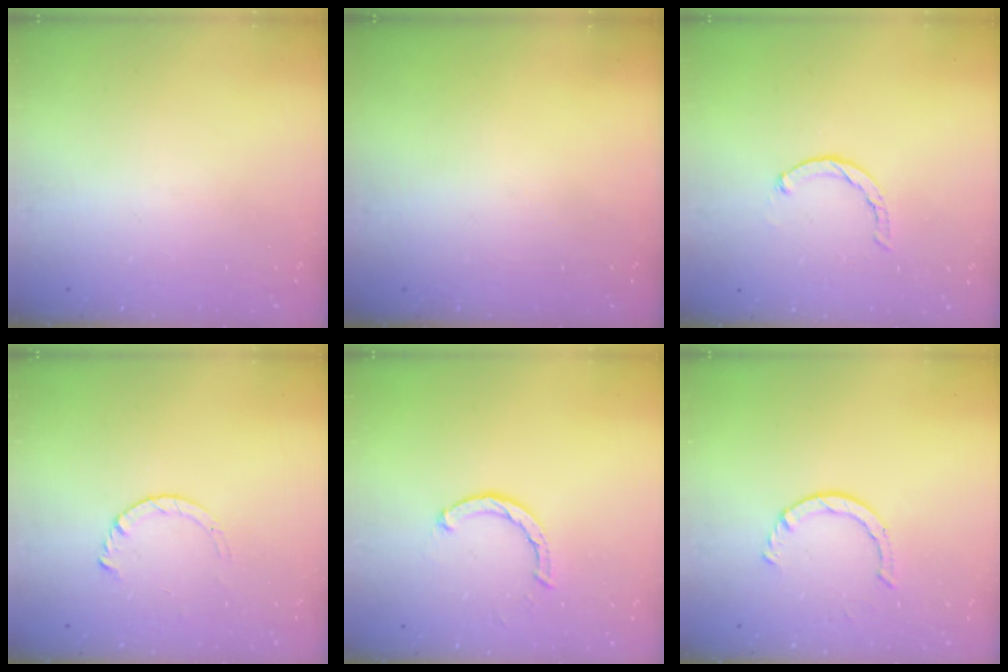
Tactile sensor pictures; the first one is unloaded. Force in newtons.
{"total": 0.0}
{"total": 1.1, "press": 1.1, "slide": 0.2}
{"total": 3.6, "press": 3.5, "slide": 0.4}
{"total": 2.1, "press": 2.1, "slide": 0.1}
{"total": 2.9, "press": 2.9, "slide": 0.4}